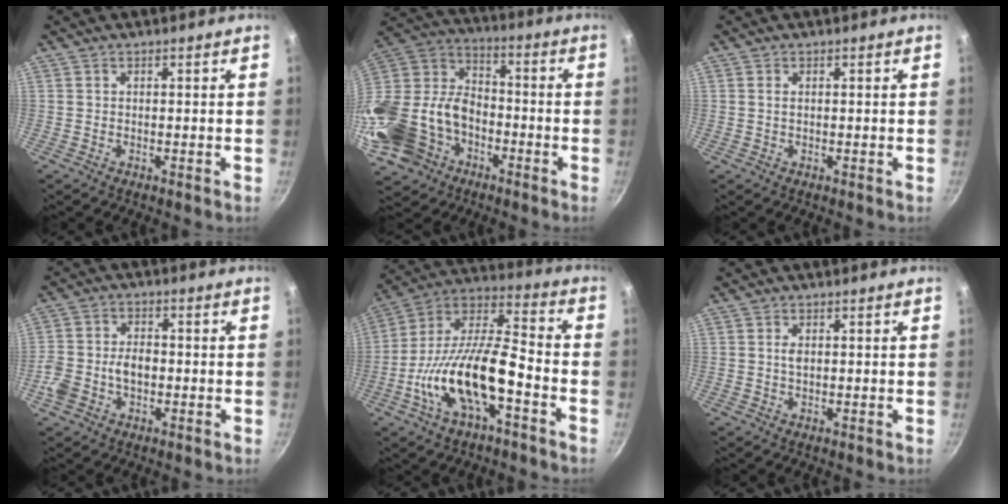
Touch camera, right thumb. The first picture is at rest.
{"total": 26.3, "force": [-9.5, 19.8, 14.5], "torque": [-0.322, 0.068, -0.166]}
{"total": 0.9, "force": [0.2, 0.5, 0.7], "torque": [-0.013, 0.002, 0.002]}
{"total": 7.7, "force": [-2.1, 5.2, 5.3], "torque": [-0.090, 0.028, -0.046]}
{"total": 19.4, "force": [-6.7, 7.6, 16.5], "torque": [-0.301, 0.048, -0.139]}
{"total": 1.4, "force": [0.2, 0.8, 1.1], "torque": [-0.020, 0.001, 0.002]}